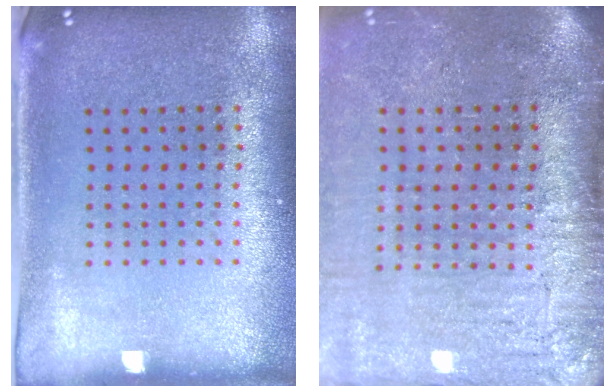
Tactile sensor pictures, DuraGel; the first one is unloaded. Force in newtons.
{"total": 4.2, "press": 3.5, "slide": 2.3}